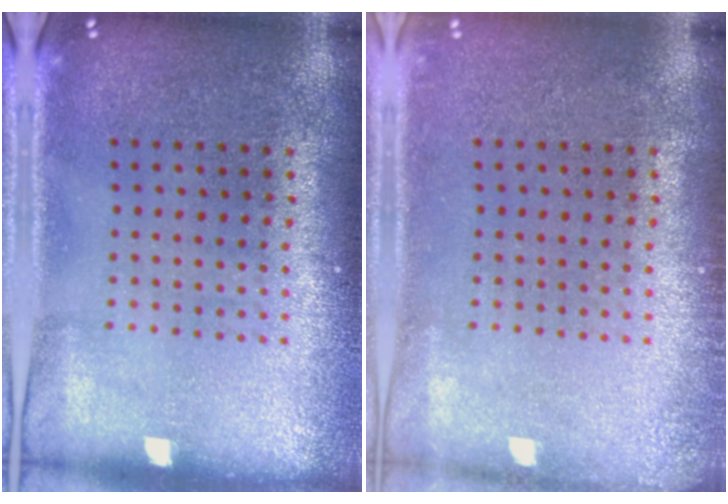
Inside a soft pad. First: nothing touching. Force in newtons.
{"total": 1.1, "press": 1.0, "slide": 0.2}